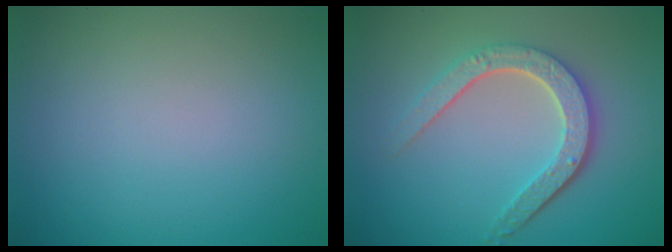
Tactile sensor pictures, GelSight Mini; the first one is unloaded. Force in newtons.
{"total": 4.8, "press": 3.7, "slide": 3.0}